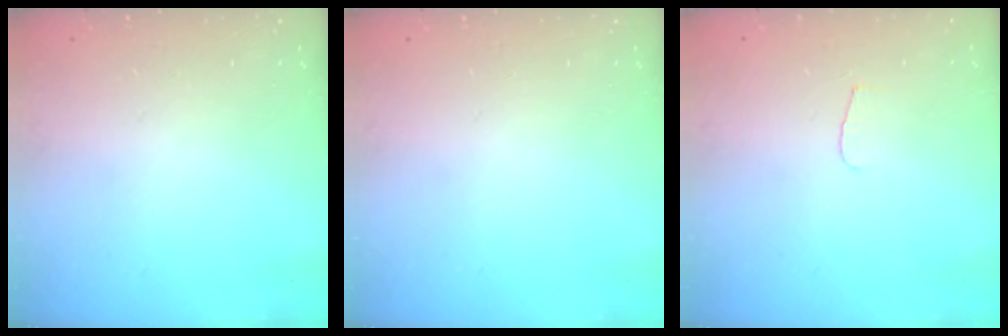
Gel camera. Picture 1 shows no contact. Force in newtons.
{"total": 0.0}
{"total": 3.3, "press": 3.3, "slide": 0.4}